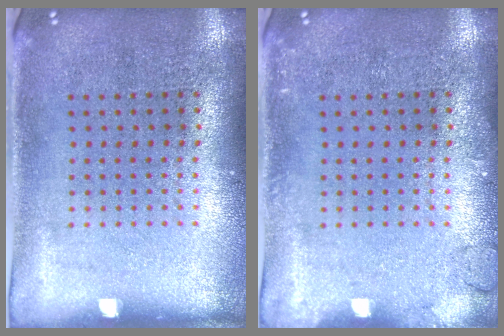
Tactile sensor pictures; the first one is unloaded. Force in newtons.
{"total": 1.2, "press": 1.1, "slide": 0.2}